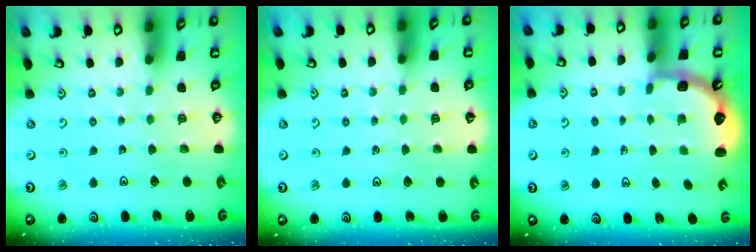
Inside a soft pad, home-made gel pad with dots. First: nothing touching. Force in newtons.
{"total": 2.1, "press": 2.1, "slide": 0.4}
{"total": 2.5, "press": 2.2, "slide": 1.3}